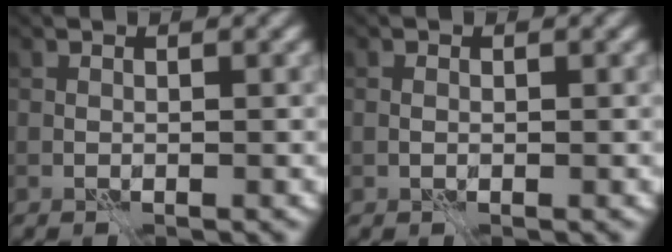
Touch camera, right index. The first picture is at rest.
{"total": 0.7, "force": [0.0, 0.5, 0.4], "torque": [-0.008, 0.001, 0.001]}